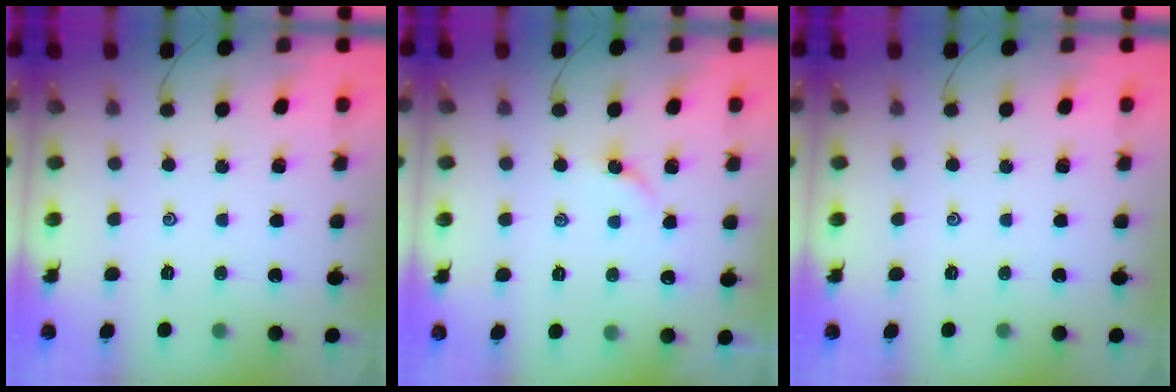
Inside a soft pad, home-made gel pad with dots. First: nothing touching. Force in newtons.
{"total": 3.8, "press": 3.8, "slide": 0.7}
{"total": 0.0}